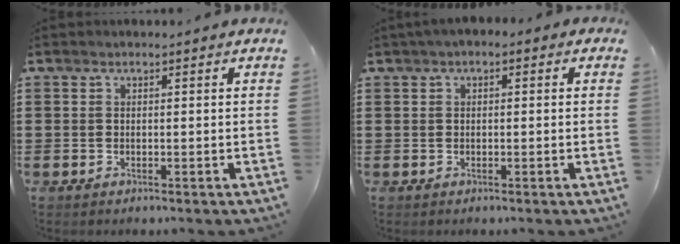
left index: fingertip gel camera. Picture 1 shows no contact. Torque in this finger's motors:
{"motor_torque": [2.14, 0.00, 0.84, 0.21]}